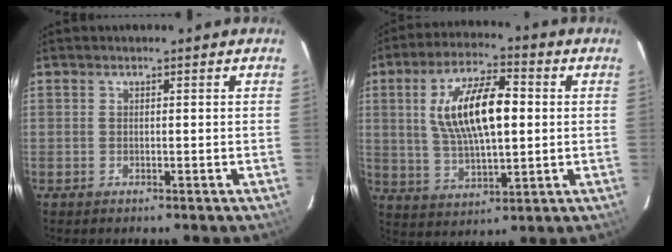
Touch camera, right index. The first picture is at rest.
{"total": 14.8, "force": [2.2, 5.6, 13.5], "torque": [-0.252, 0.011, 0.044]}